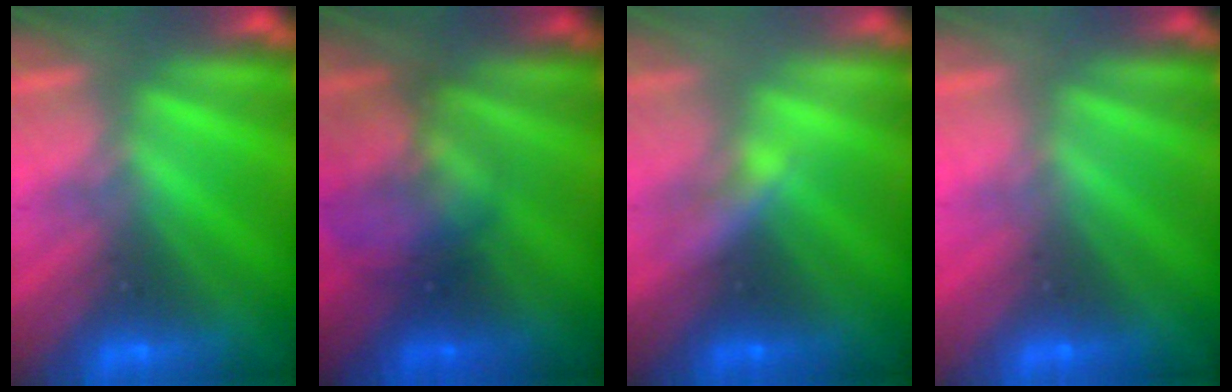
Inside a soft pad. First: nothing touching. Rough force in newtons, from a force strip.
{"total": 2.3}
{"total": 2.1}
{"total": 3.4}